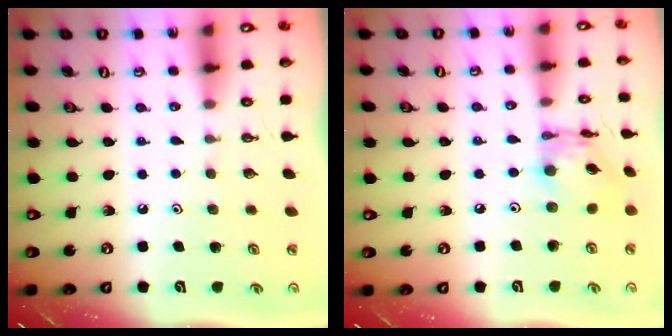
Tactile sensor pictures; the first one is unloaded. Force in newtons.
{"total": 11.1, "press": 11.1, "slide": 0.7}